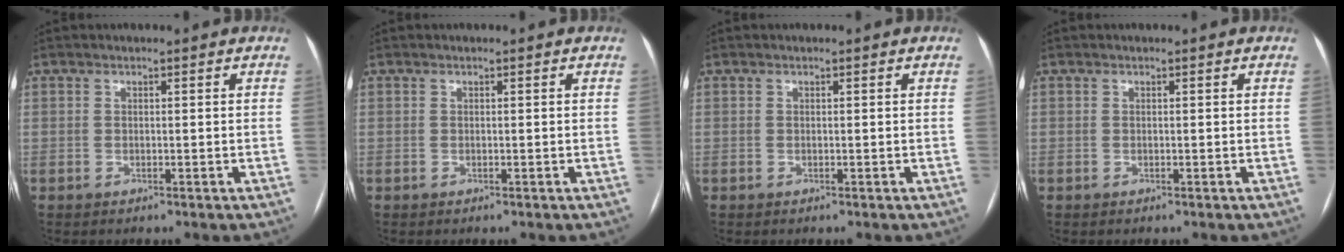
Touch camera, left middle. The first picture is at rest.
{"total": 0.0}
{"total": 0.0}
{"total": 0.0}